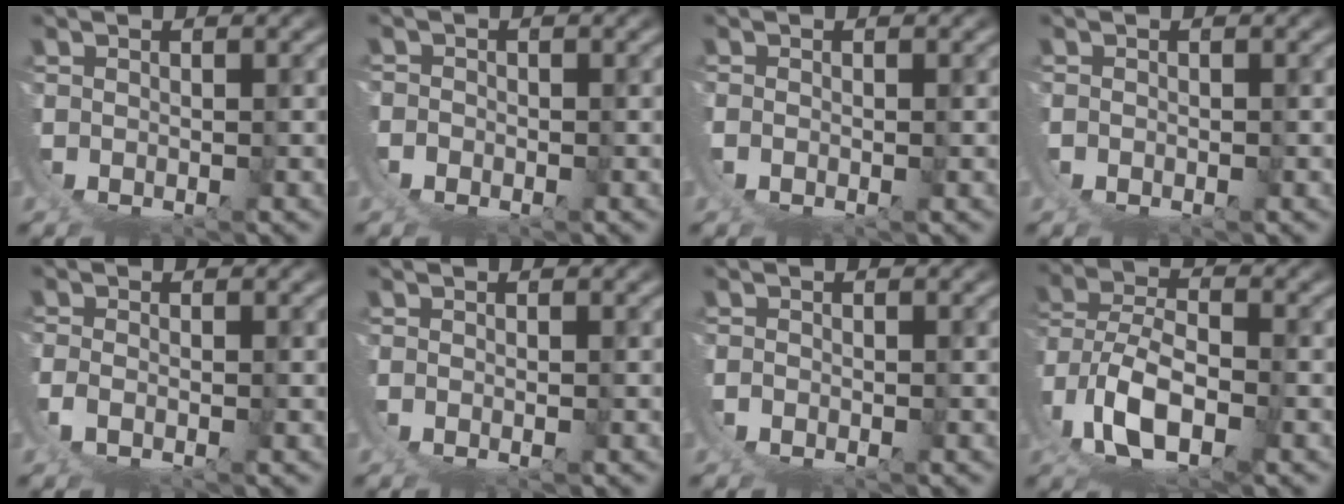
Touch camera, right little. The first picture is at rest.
{"total": 3.0, "force": [-0.1, 2.9, 0.7], "torque": [-0.033, -0.008, -0.005]}
{"total": 0.9, "force": [0.0, 0.5, 0.7], "torque": [-0.020, -0.001, 0.000]}
{"total": 0.8, "force": [0.0, 0.8, 0.2], "torque": [-0.009, 0.000, -0.003]}
{"total": 1.6, "force": [0.2, 0.8, 1.4], "torque": [-0.043, -0.007, 0.009]}
{"total": 0.6, "force": [0.2, -0.2, 0.5], "torque": [-0.012, 0.000, 0.004]}
{"total": 1.5, "force": [-0.2, 1.4, 0.5], "torque": [-0.018, -0.002, -0.005]}
{"total": 7.8, "force": [2.3, 4.6, 5.9], "torque": [-0.132, -0.013, 0.041]}